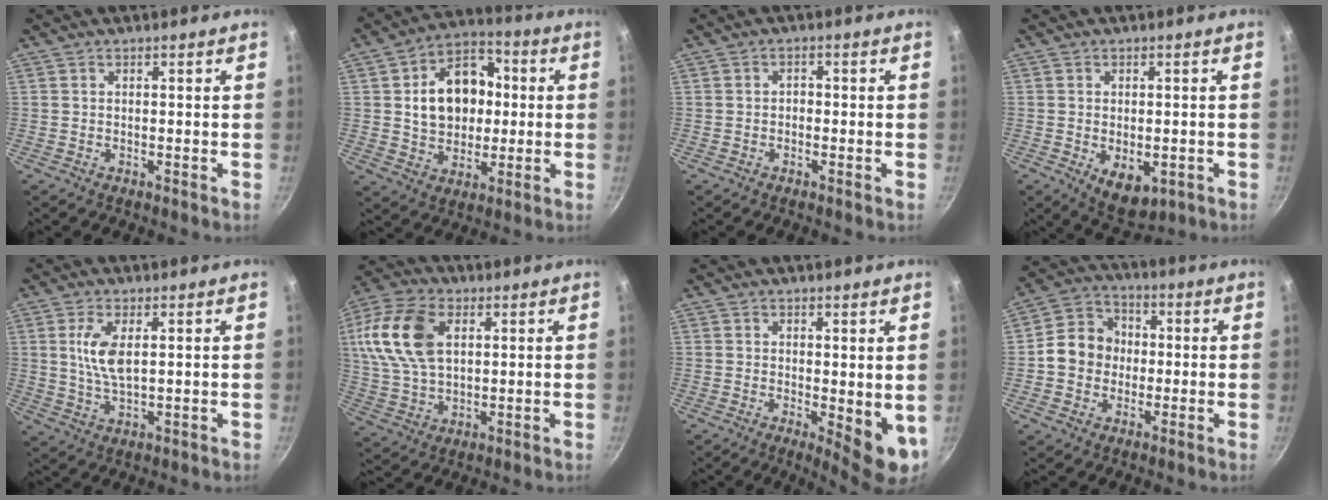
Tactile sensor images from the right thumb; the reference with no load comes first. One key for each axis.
{"total": 15.5, "fx": 1.6, "fy": 11.7, "fz": 10.1, "tx": -0.122, "ty": 0.022, "tz": 0.022}
{"total": 1.3, "fx": -0.5, "fy": 1.0, "fz": 0.7, "tx": -0.008, "ty": 0.007, "tz": -0.011}
{"total": 7.1, "fx": -1.7, "fy": 4.3, "fz": 5.4, "tx": -0.065, "ty": -0.006, "tz": -0.011}
{"total": 6.7, "fx": 1.6, "fy": 2.8, "fz": 5.8, "tx": -0.113, "ty": -0.008, "tz": 0.033}
{"total": 16.5, "fx": 4.4, "fy": 10.2, "fz": 12.2, "tx": -0.237, "ty": 0.003, "tz": 0.082}
{"total": 7.5, "fx": 0.2, "fy": 2.9, "fz": 6.9, "tx": -0.077, "ty": -0.013, "tz": 0.009}
{"total": 9.8, "fx": -0.5, "fy": 8.6, "fz": 4.6, "tx": -0.047, "ty": 0.022, "tz": -0.028}